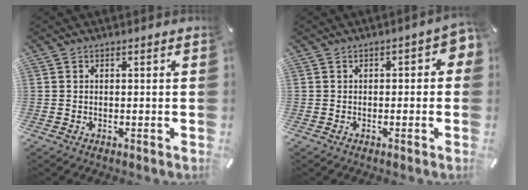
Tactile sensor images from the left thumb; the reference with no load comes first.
{"total": 3.0, "force": [-0.8, 1.7, 2.3], "torque": [-0.033, 0.009, -0.018]}